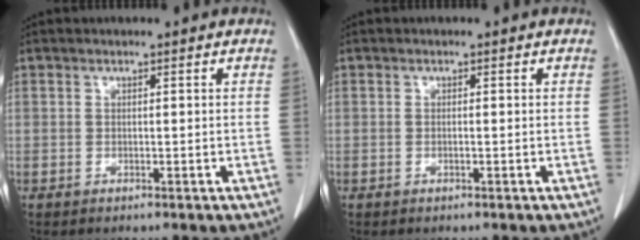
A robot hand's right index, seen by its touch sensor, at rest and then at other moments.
{"total": 0.0}